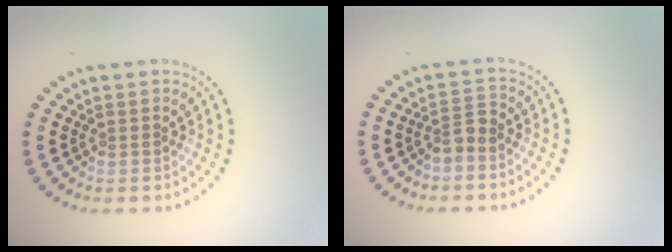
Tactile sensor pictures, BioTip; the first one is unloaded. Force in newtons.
{"total": 1.6, "press": 1.3, "slide": 1.0}